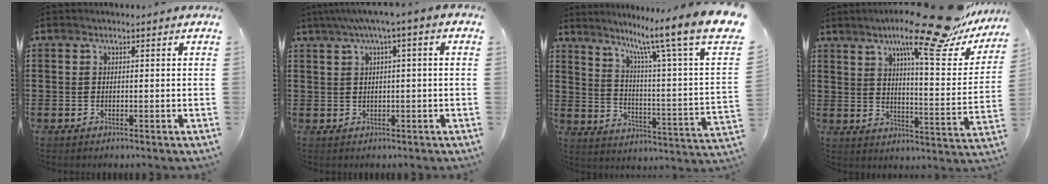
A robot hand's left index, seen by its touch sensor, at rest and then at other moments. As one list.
[{"total": 3.1, "force": [0.0, 0.2, 3.1], "torque": [-0.057, 0.001, -0.004]}, {"total": 11.3, "force": [8.0, 0.1, 7.9], "torque": [-0.159, -0.064, 0.116]}, {"total": 16.0, "force": [12.2, 0.8, 10.4], "torque": [-0.176, -0.061, 0.189]}]